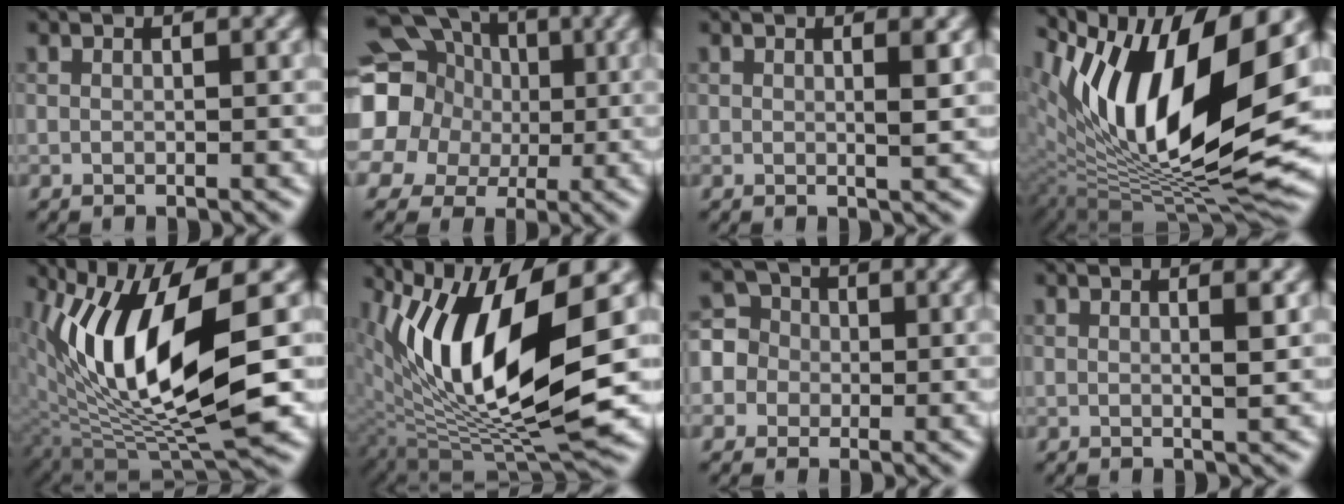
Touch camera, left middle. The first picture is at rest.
{"total": 19.3, "force": [5.0, 17.1, 7.5], "torque": [-0.186, 0.032, 0.054]}
{"total": 1.6, "force": [0.5, 0.5, 1.5], "torque": [-0.007, 0.005, 0.001]}
{"total": 15.0, "force": [4.5, 5.7, 13.1], "torque": [-0.224, 0.004, 0.078]}
{"total": 10.8, "force": [1.6, 3.2, 10.1], "torque": [-0.193, -0.015, 0.039]}
{"total": 12.0, "force": [2.6, 4.0, 11.0], "torque": [-0.206, -0.014, 0.059]}
{"total": 6.0, "force": [0.2, 5.8, 1.7], "torque": [-0.040, 0.048, -0.013]}
{"total": 1.6, "force": [0.3, 0.5, 1.5], "torque": [-0.011, 0.006, -0.002]}